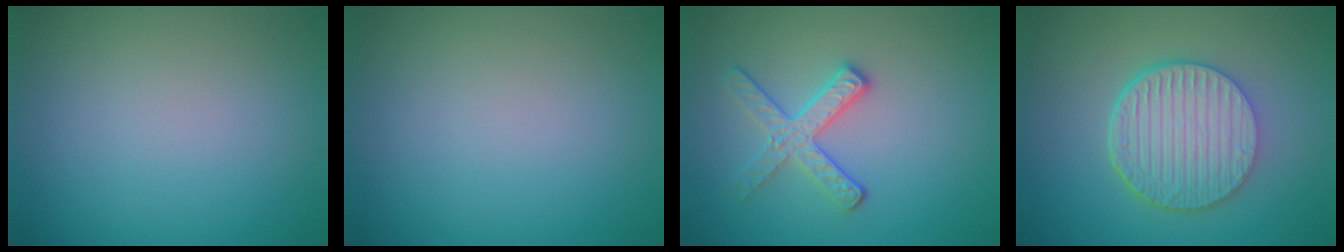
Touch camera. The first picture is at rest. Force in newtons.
{"total": 0.0}
{"total": 2.8, "press": 2.6, "slide": 1.0}
{"total": 6.6, "press": 4.7, "slide": 4.6}